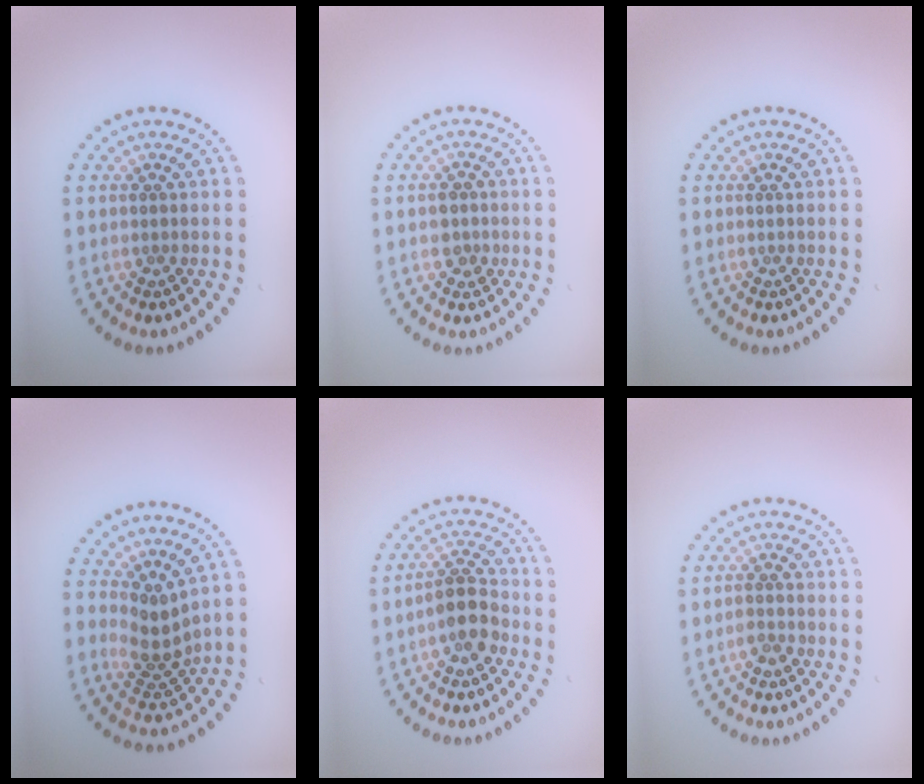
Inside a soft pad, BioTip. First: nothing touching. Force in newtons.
{"total": 1.7, "press": 1.6, "slide": 0.3}
{"total": 0.0}
{"total": 2.9, "press": 2.2, "slide": 2.0}
{"total": 3.5, "press": 3.2, "slide": 1.3}
{"total": 1.2, "press": 1.0, "slide": 0.7}